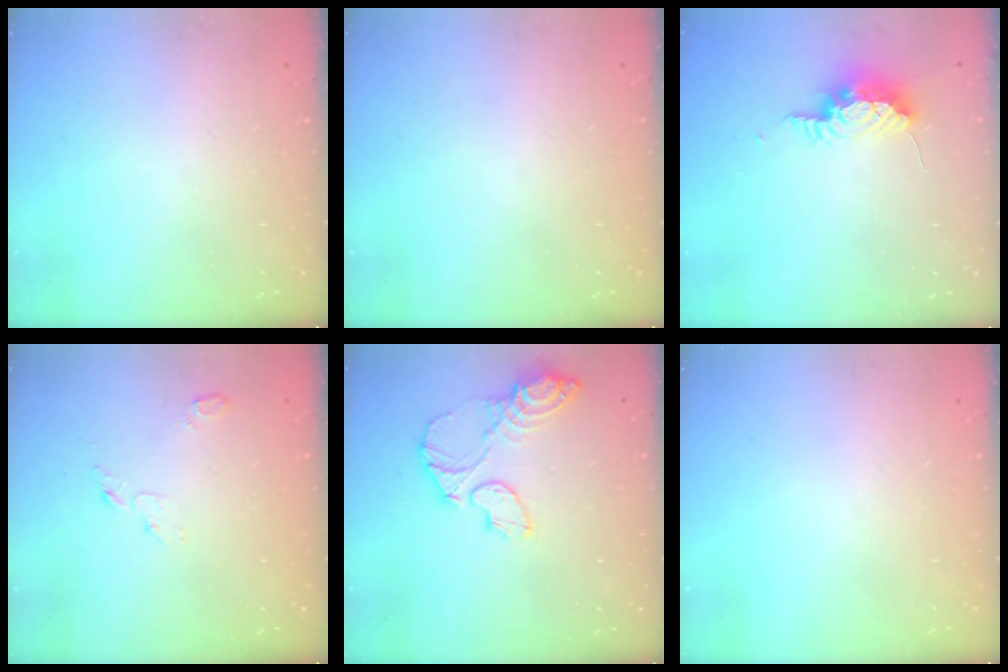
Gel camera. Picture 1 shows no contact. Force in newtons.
{"total": 0.0}
{"total": 8.6, "press": 8.3, "slide": 2.5}
{"total": 3.5, "press": 3.5, "slide": 0.4}
{"total": 11.4, "press": 11.4, "slide": 1.1}
{"total": 0.0}